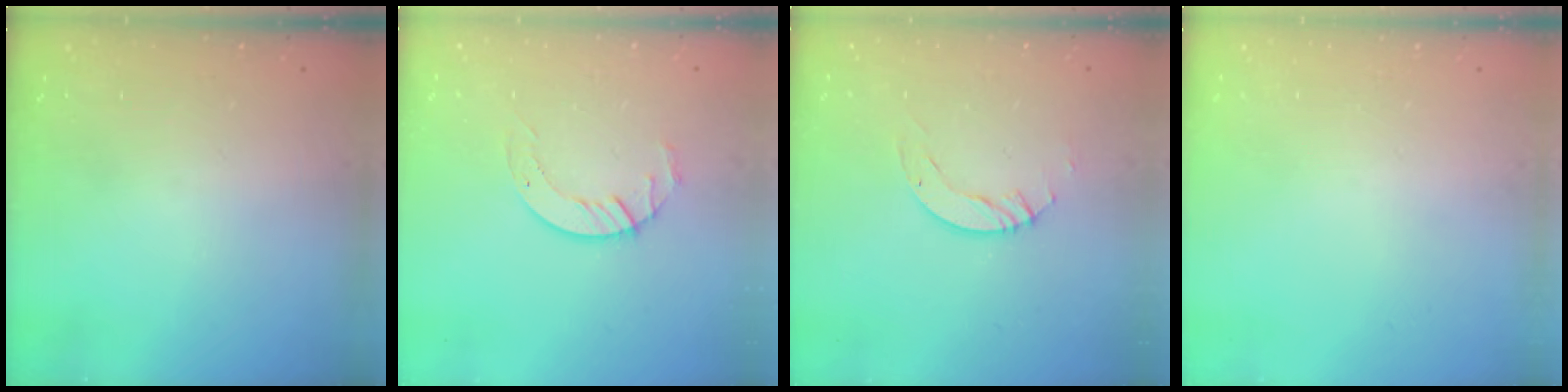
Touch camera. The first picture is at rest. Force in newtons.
{"total": 5.7, "press": 5.7, "slide": 0.4}
{"total": 4.1, "press": 4.1, "slide": 0.4}
{"total": 0.0}